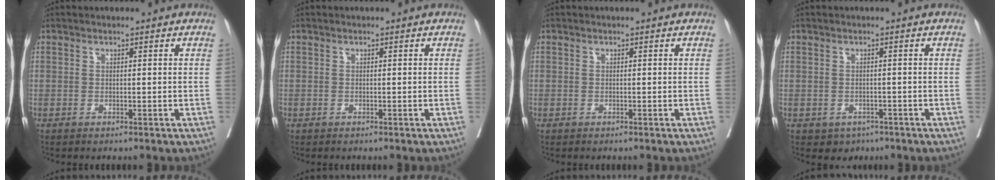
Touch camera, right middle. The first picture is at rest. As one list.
[{"total": 0.0}, {"total": 0.0}, {"total": 2.6, "force": [-1.5, 2.1, 0.6], "torque": [-0.005, 0.006, -0.014]}]